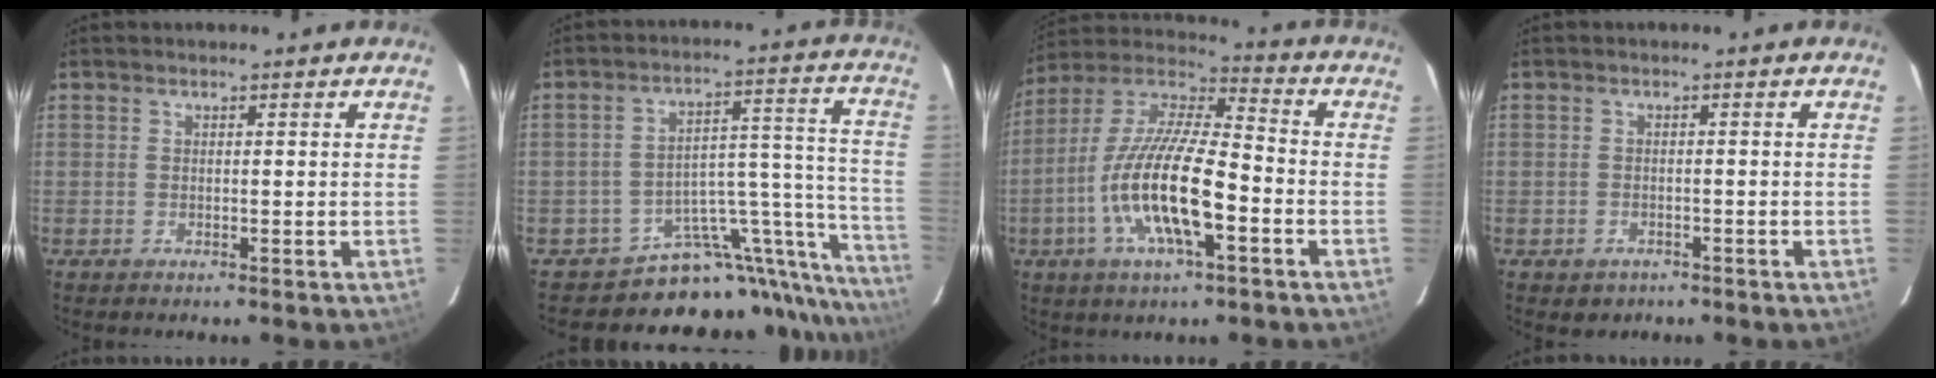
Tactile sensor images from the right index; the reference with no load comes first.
{"total": 20.5, "force": [-18.2, 7.5, 5.8], "torque": [-0.041, 0.052, -0.268]}
{"total": 17.7, "force": [-5.9, 5.0, 15.9], "torque": [-0.316, -0.011, -0.119]}
{"total": 2.4, "force": [-1.4, 2.0, 0.5], "torque": [-0.016, 0.002, -0.014]}